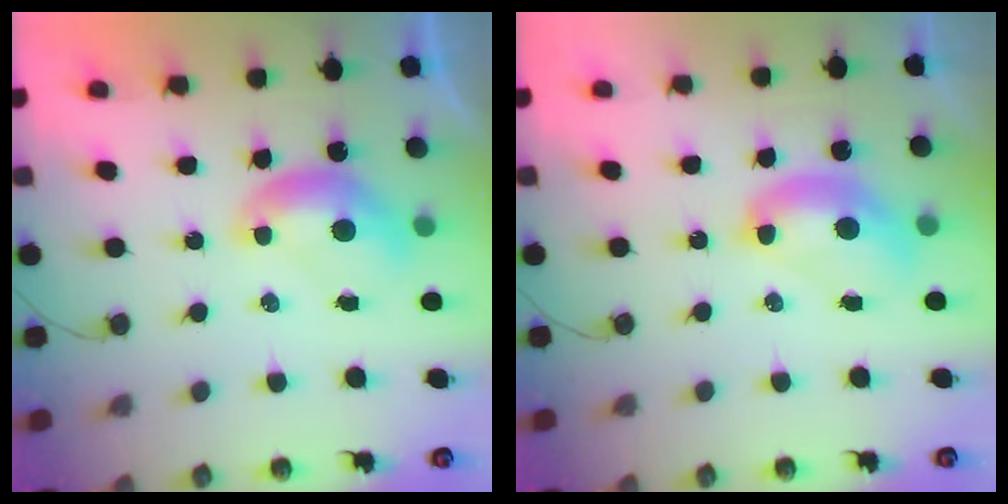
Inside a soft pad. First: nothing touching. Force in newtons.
{"total": 2.5, "press": 2.5, "slide": 0.1}